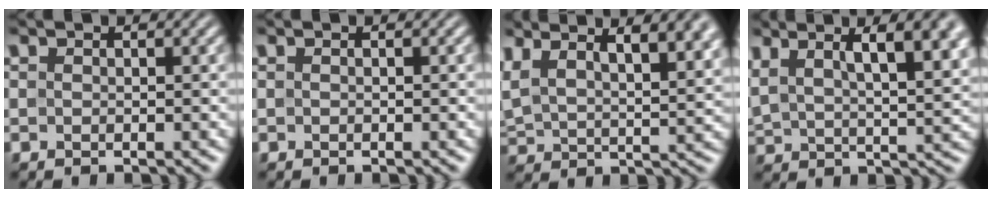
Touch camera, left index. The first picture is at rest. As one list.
[{"total": 0.0}, {"total": 12.2, "force": [6.3, 5.6, 8.9], "torque": [-0.143, 0.027, 0.093]}, {"total": 11.5, "force": [5.1, 4.9, 9.1], "torque": [-0.128, 0.026, 0.079]}]